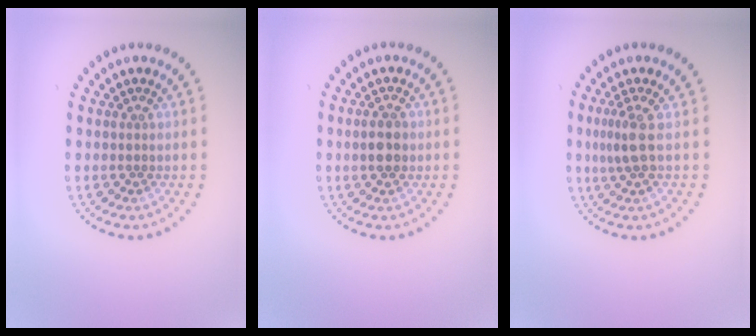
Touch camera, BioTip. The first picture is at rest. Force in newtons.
{"total": 2.3, "press": 2.3, "slide": 0.1}
{"total": 2.0, "press": 1.6, "slide": 1.1}